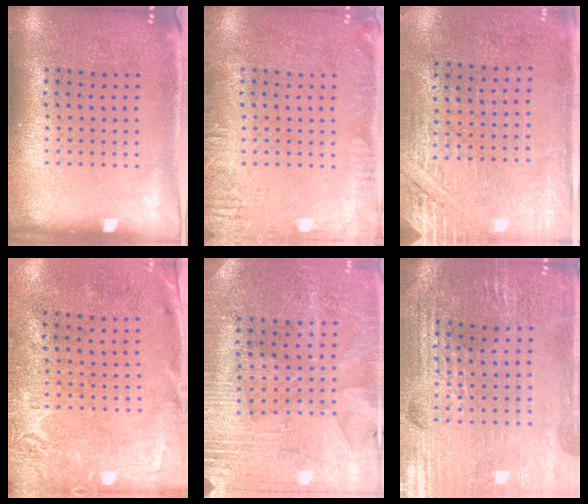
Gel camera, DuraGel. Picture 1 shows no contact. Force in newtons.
{"total": 2.2, "press": 2.2, "slide": 0.3}
{"total": 2.8, "press": 2.6, "slide": 1.0}
{"total": 2.8, "press": 2.2, "slide": 1.8}
{"total": 2.9, "press": 2.8, "slide": 0.5}
{"total": 2.9, "press": 2.8, "slide": 0.5}